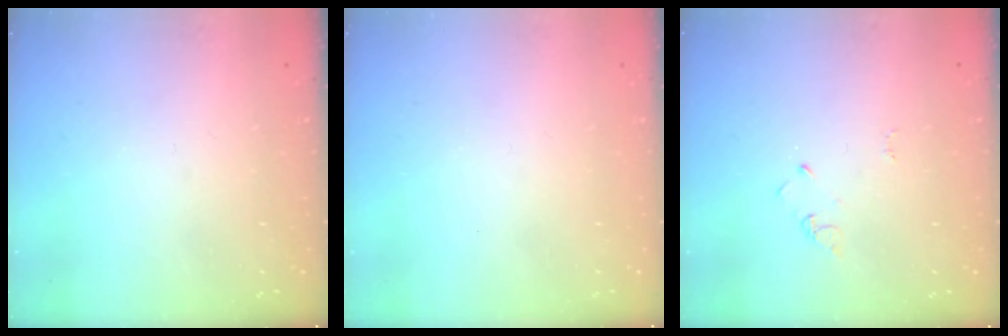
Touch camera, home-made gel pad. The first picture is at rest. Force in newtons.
{"total": 1.5, "press": 1.5, "slide": 0.1}
{"total": 2.9, "press": 2.9, "slide": 0.3}